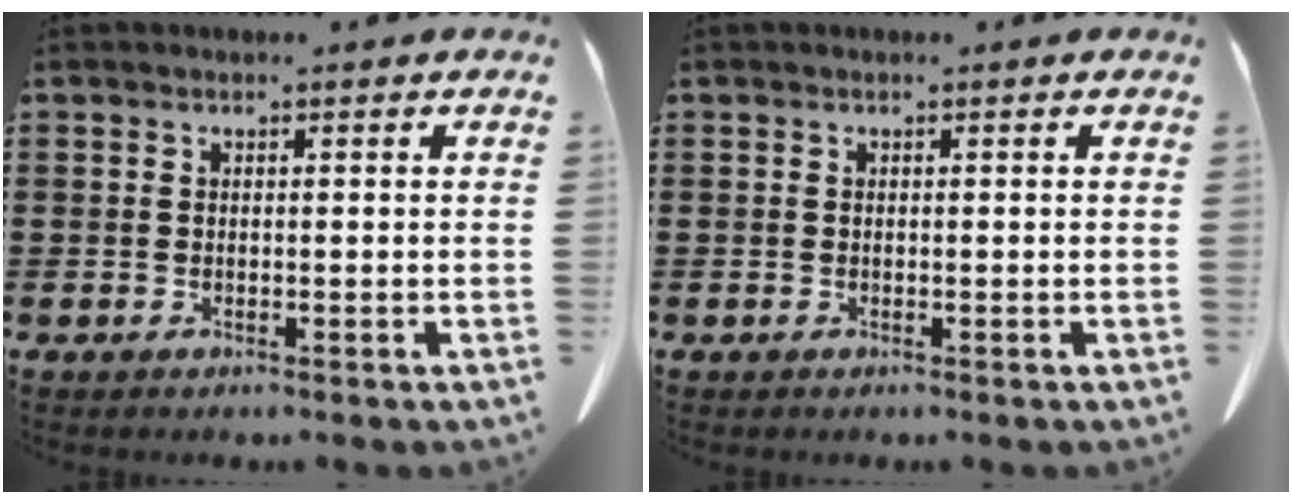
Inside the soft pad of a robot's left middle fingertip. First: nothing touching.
{"total": 0.0}